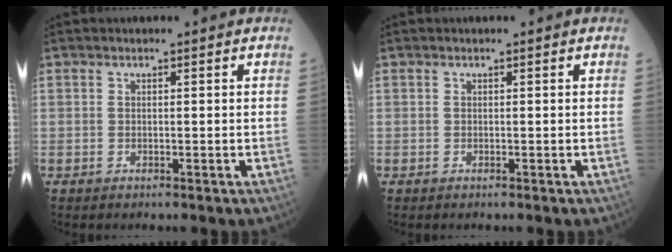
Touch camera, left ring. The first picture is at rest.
{"total": 0.0}